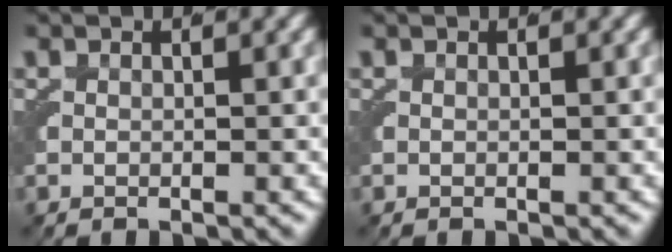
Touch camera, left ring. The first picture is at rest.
{"total": 0.0}